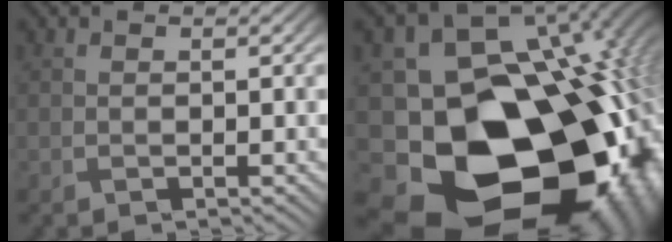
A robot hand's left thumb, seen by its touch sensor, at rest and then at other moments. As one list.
[{"total": 22.5, "force": [-6.9, 17.1, 13.0], "torque": [-0.221, -0.050, -0.094]}]